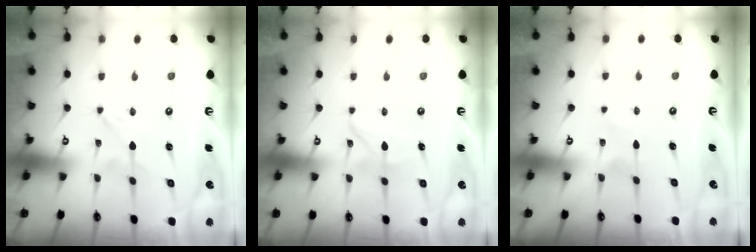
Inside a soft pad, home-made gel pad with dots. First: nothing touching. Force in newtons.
{"total": 4.0, "press": 4.0, "slide": 0.3}
{"total": 2.4, "press": 2.4, "slide": 0.3}